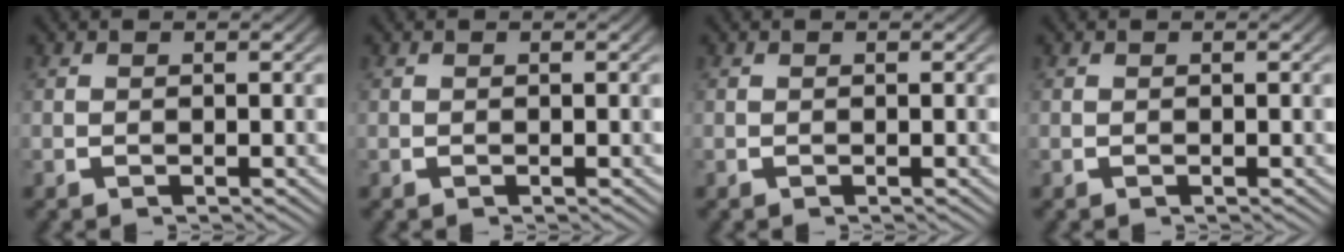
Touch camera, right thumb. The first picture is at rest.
{"total": 0.0}
{"total": 0.0}
{"total": 0.0}